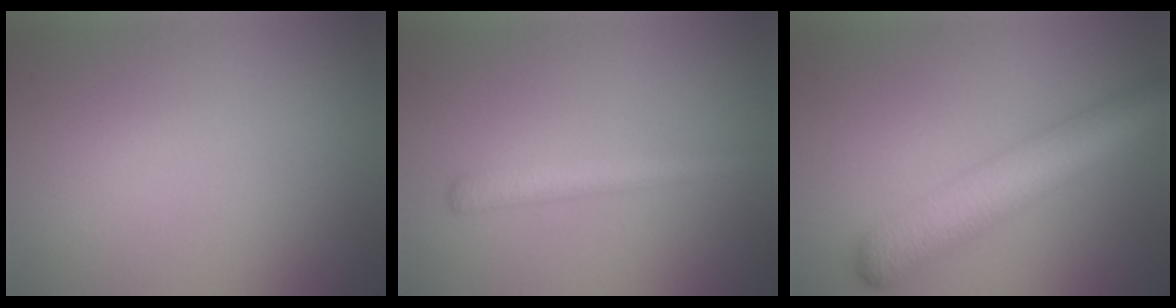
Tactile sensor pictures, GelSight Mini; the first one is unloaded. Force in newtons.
{"total": 2.9, "press": 2.9, "slide": 0.1}
{"total": 7.8, "press": 7.8, "slide": 0.3}